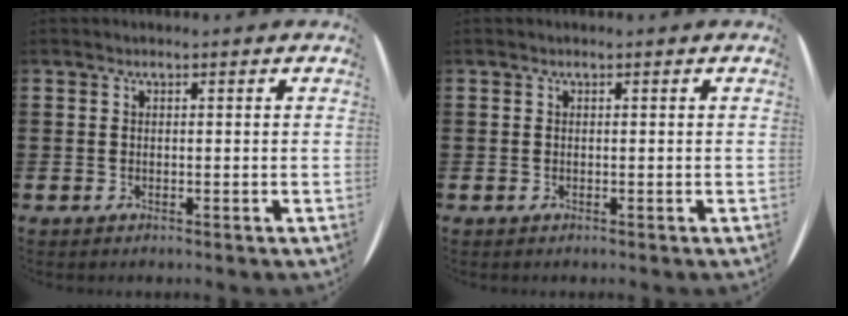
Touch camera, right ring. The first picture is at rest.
{"total": 0.0}